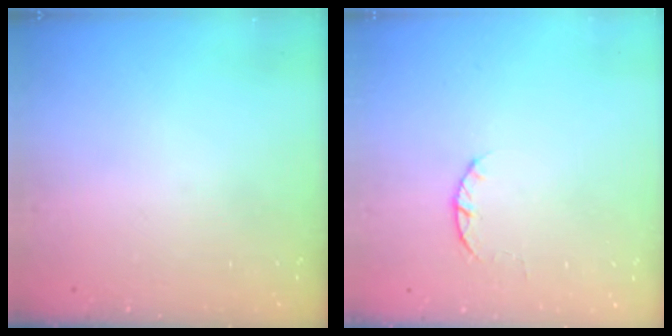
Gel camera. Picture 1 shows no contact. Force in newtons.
{"total": 2.3, "press": 2.3, "slide": 0.4}